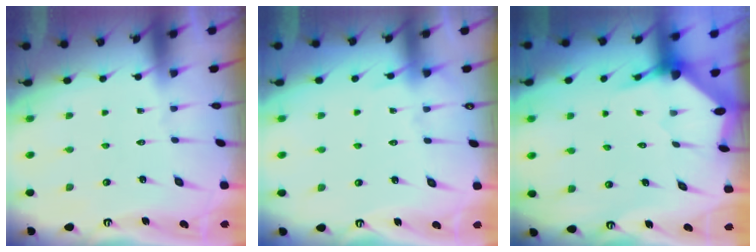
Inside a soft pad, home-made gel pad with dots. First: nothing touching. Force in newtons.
{"total": 3.8, "press": 3.8, "slide": 0.6}
{"total": 3.4, "press": 3.3, "slide": 0.4}